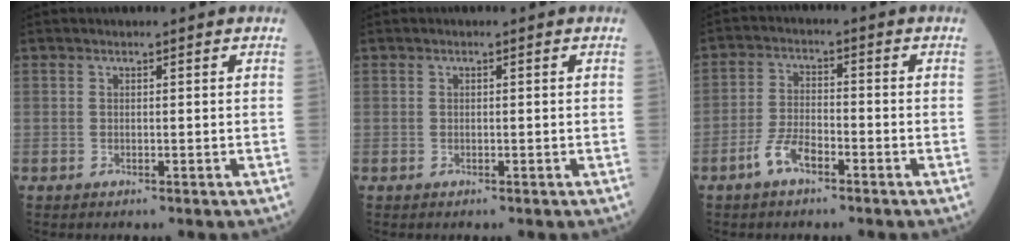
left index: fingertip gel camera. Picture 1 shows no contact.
{"total": 0.0}
{"total": 4.7, "force": [-3.0, 1.6, 3.2], "torque": [-0.073, 0.001, -0.061]}